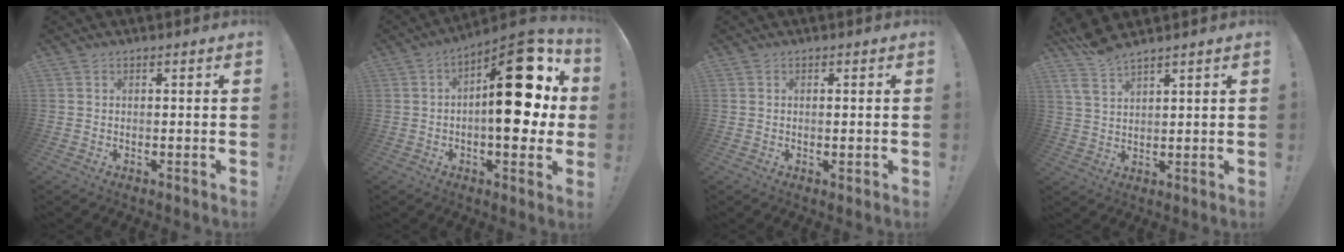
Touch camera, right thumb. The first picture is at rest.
{"total": 22.5, "force": [2.9, 9.9, 20.0], "torque": [-0.257, -0.018, 0.049]}
{"total": 1.1, "force": [-0.1, 0.3, 1.1], "torque": [-0.014, -0.002, -0.003]}
{"total": 6.3, "force": [5.5, 1.3, 3.0], "torque": [-0.077, -0.019, 0.106]}